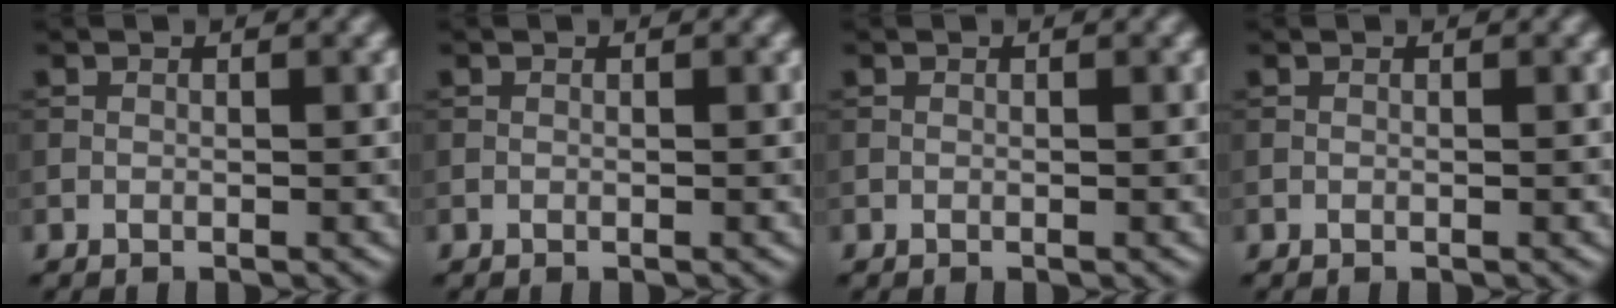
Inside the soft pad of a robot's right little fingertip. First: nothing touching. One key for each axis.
{"total": 0.0}
{"total": 0.0}
{"total": 0.0}